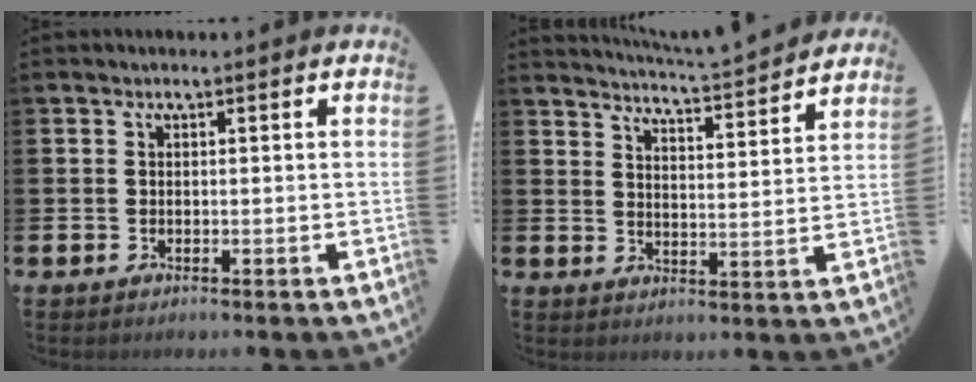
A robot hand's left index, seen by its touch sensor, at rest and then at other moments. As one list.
[{"total": 5.1, "force": [5.0, -0.7, 0.6], "torque": [-0.023, -0.045, 0.083]}]